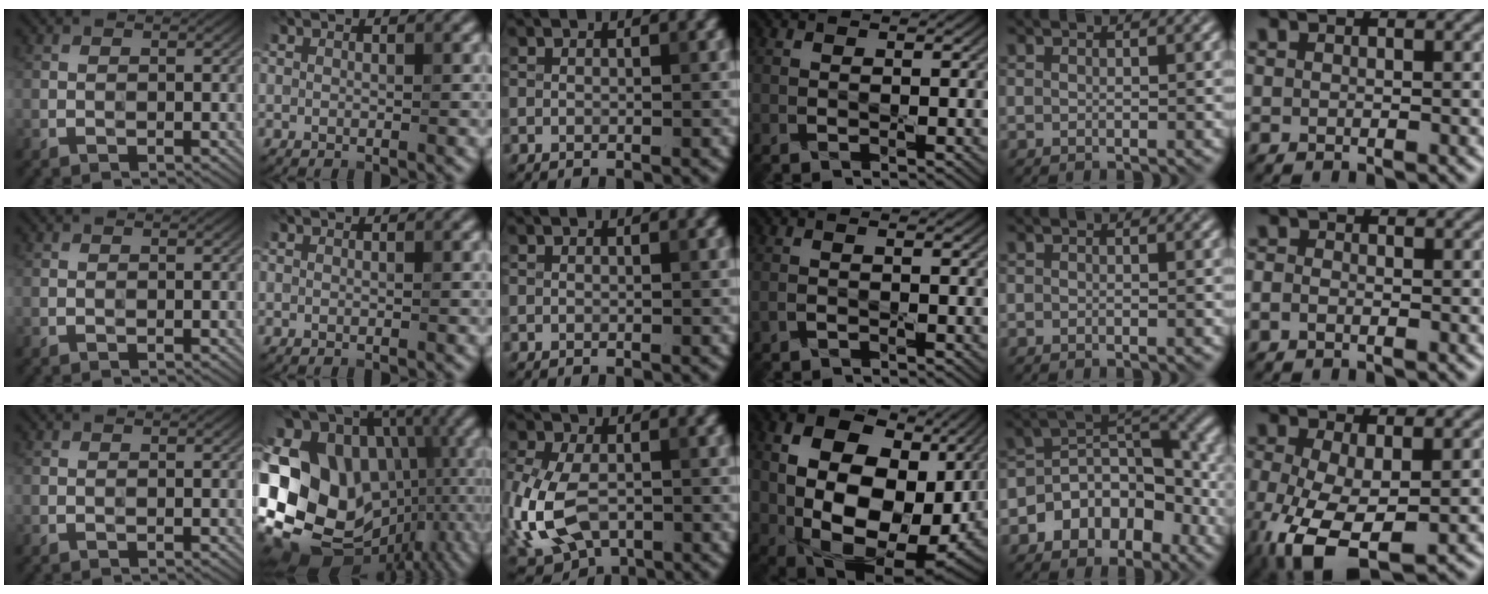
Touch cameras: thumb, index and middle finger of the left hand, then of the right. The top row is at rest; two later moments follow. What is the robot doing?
{"motion": "wipe", "object": "mirror"}